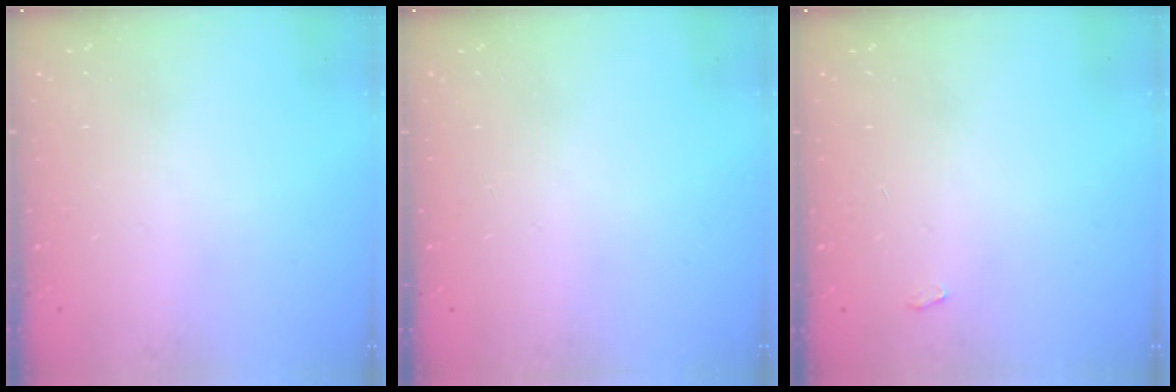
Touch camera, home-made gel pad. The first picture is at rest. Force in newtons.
{"total": 0.0}
{"total": 3.1, "press": 3.1, "slide": 0.3}